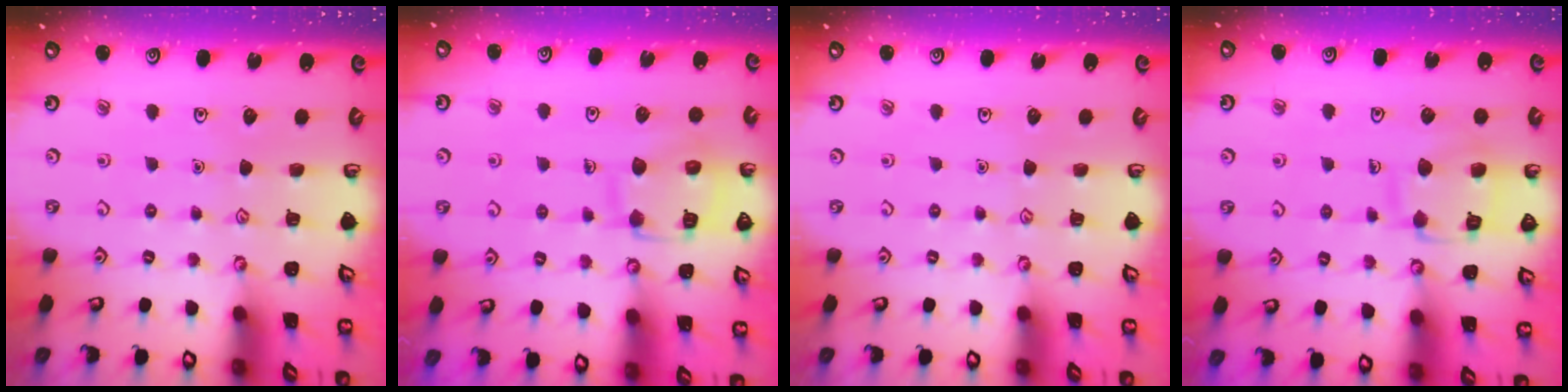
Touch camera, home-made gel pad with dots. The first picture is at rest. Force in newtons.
{"total": 12.7, "press": 12.7, "slide": 1.3}
{"total": 0.0}
{"total": 10.9, "press": 10.9, "slide": 0.8}